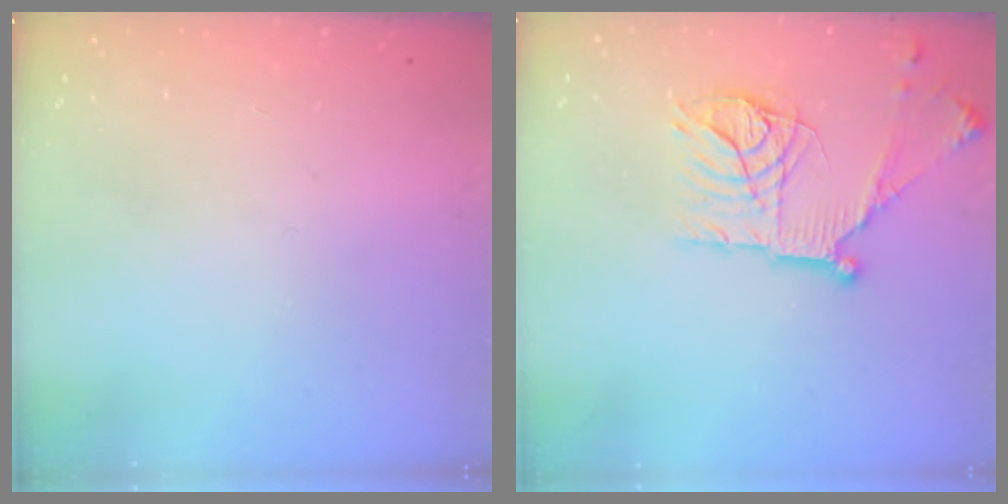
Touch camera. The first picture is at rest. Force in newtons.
{"total": 16.6, "press": 16.6, "slide": 1.3}